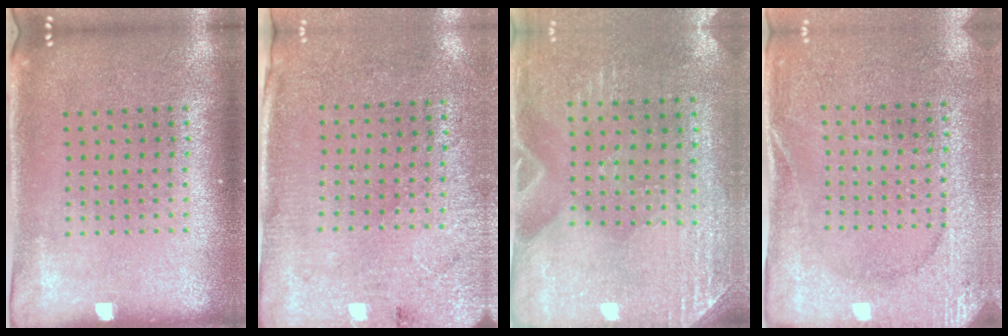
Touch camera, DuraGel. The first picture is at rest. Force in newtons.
{"total": 2.7, "press": 2.3, "slide": 1.5}
{"total": 2.8, "press": 2.6, "slide": 1.2}
{"total": 2.6, "press": 2.5, "slide": 0.5}